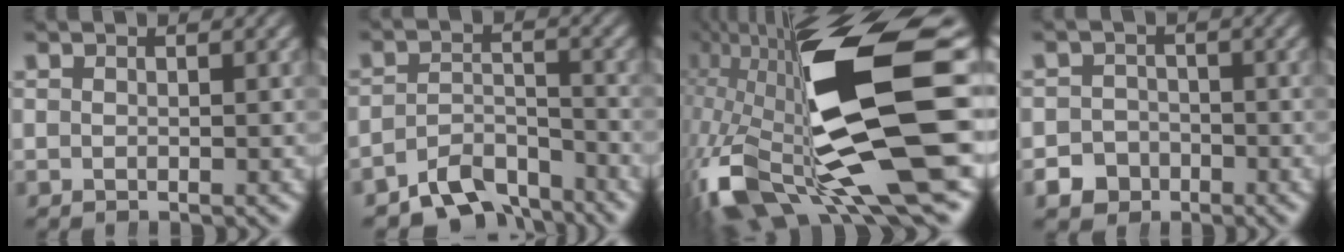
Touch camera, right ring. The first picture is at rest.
{"total": 7.2, "force": [-5.9, 3.2, 2.6], "torque": [-0.031, -0.023, -0.093]}
{"total": 18.1, "force": [-2.1, 7.5, 16.3], "torque": [-0.288, -0.031, -0.002]}
{"total": 5.3, "force": [-2.9, 4.4, 0.7], "torque": [-0.016, -0.020, -0.048]}